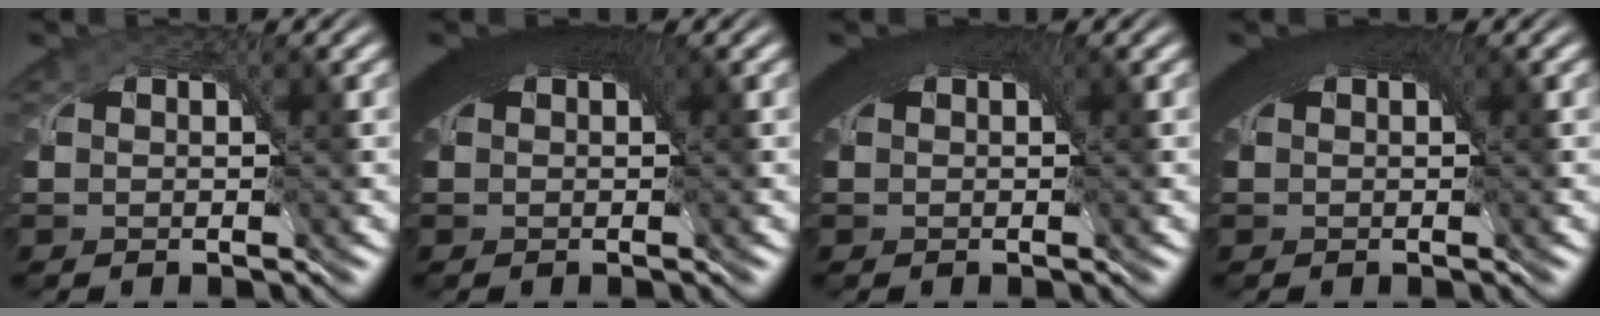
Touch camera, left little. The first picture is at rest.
{"total": 9.2, "force": [3.2, 4.5, 7.4], "torque": [-0.114, 0.021, 0.035]}
{"total": 7.7, "force": [3.0, 3.8, 6.0], "torque": [-0.095, 0.017, 0.032]}
{"total": 7.8, "force": [3.0, 3.8, 6.1], "torque": [-0.096, 0.018, 0.032]}